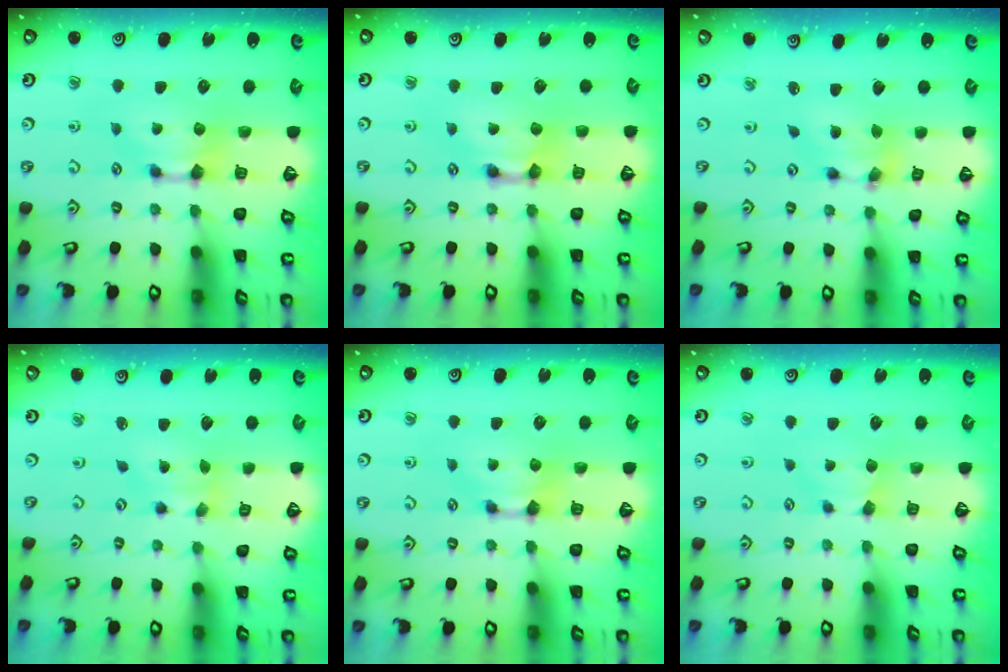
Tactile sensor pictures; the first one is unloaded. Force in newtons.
{"total": 2.2, "press": 2.2, "slide": 0.1}
{"total": 4.4, "press": 4.1, "slide": 1.4}
{"total": 1.5, "press": 0.6, "slide": 1.4}
{"total": 0.0}
{"total": 1.2, "press": 1.1, "slide": 0.4}